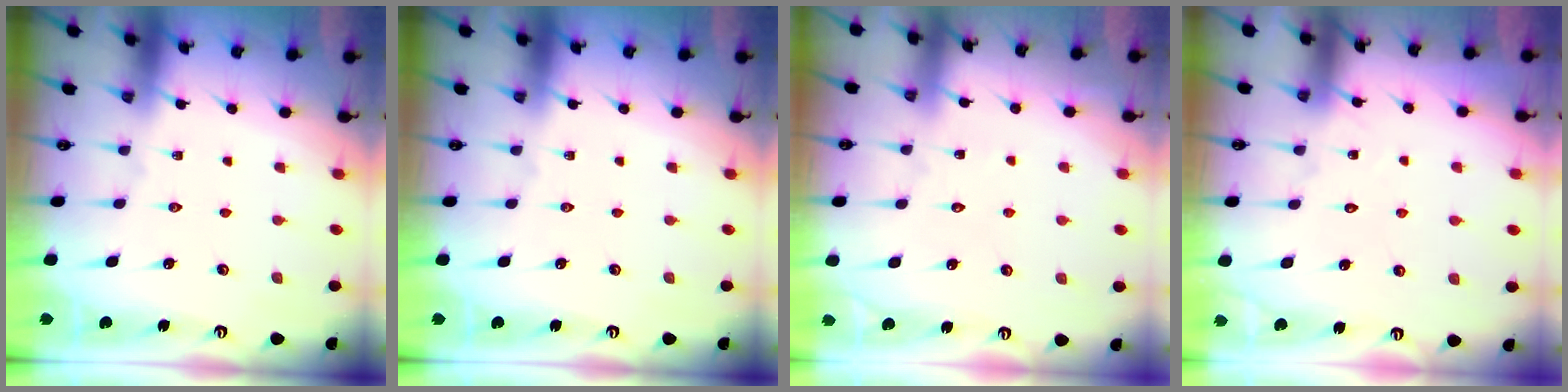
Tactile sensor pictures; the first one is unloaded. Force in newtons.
{"total": 0.0}
{"total": 4.1, "press": 4.1, "slide": 0.4}
{"total": 8.0, "press": 7.9, "slide": 0.5}